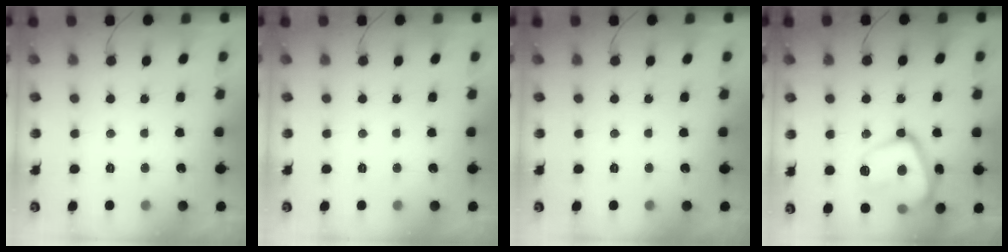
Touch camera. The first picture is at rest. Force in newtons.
{"total": 0.0}
{"total": 0.0}
{"total": 16.9, "press": 16.8, "slide": 1.7}